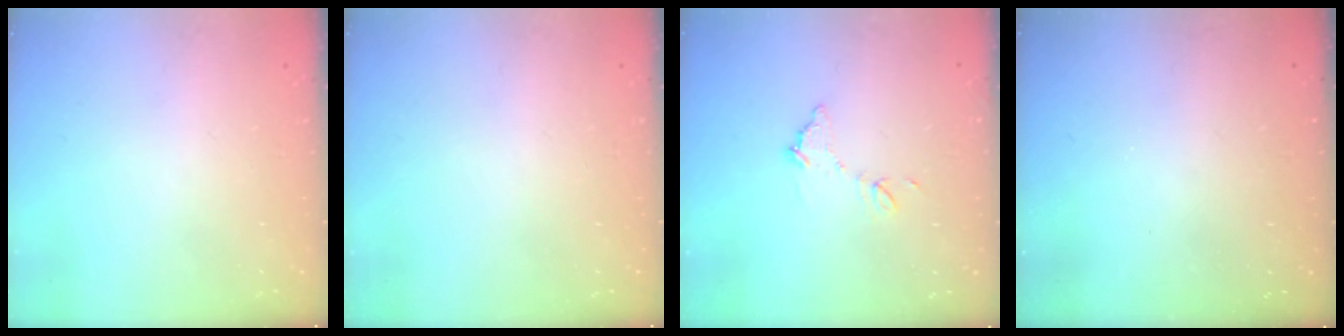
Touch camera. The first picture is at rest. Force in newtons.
{"total": 0.0}
{"total": 7.7, "press": 7.7, "slide": 0.2}
{"total": 3.0, "press": 3.0, "slide": 0.1}